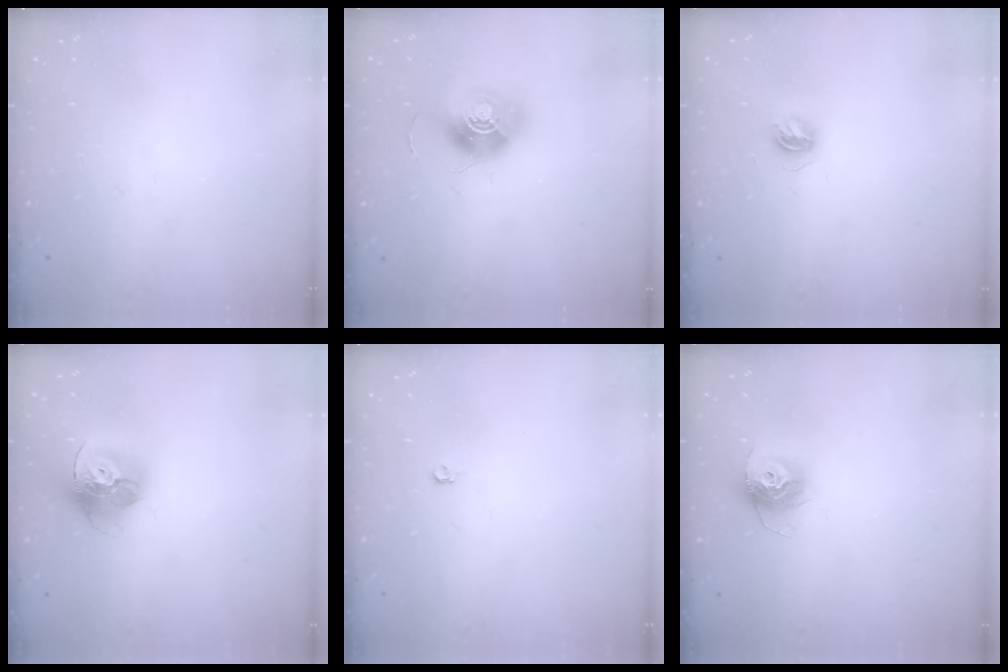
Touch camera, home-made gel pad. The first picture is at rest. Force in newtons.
{"total": 13.5, "press": 13.5, "slide": 0.6}
{"total": 4.6, "press": 4.6, "slide": 0.6}
{"total": 15.5, "press": 15.4, "slide": 1.7}
{"total": 3.6, "press": 3.5, "slide": 0.6}
{"total": 11.5, "press": 11.4, "slide": 0.8}